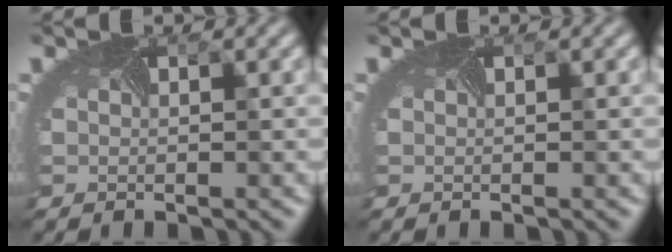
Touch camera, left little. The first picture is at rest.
{"total": 0.0}